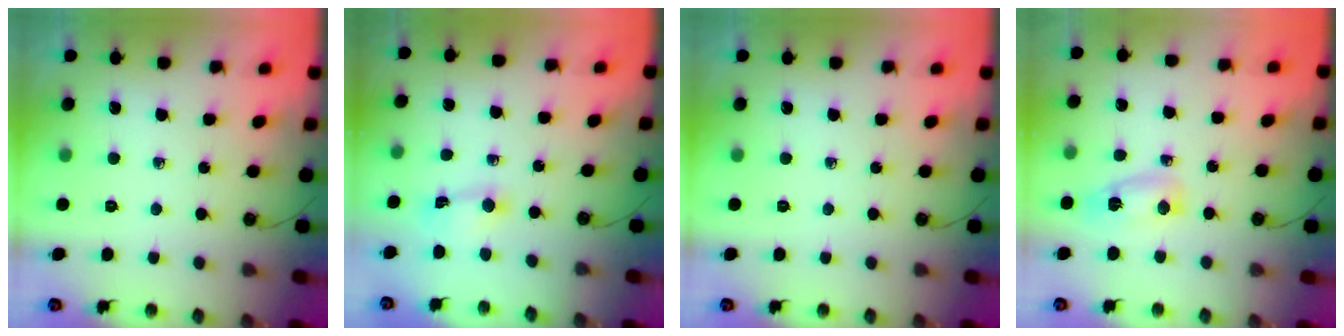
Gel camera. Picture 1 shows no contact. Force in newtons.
{"total": 1.5, "press": 1.5, "slide": 0.2}
{"total": 0.0}
{"total": 5.5, "press": 5.2, "slide": 1.5}